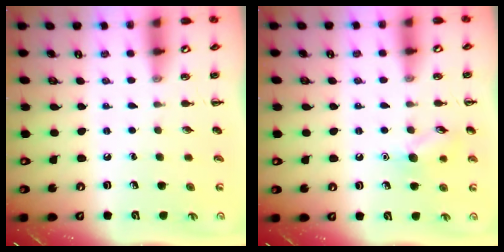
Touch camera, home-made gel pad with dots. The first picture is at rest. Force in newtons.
{"total": 8.2, "press": 8.1, "slide": 1.2}